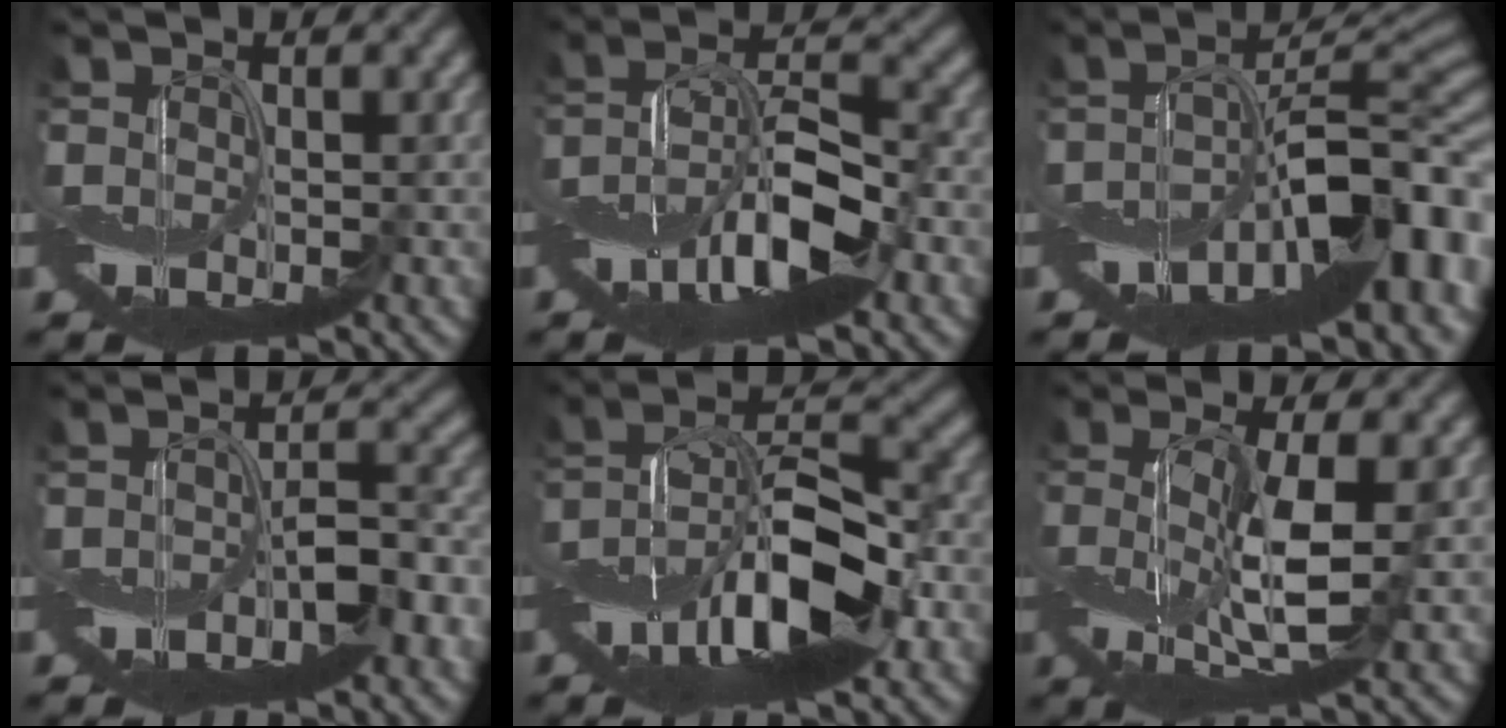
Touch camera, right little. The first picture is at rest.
{"total": 8.3, "force": [-4.0, 2.9, 6.7], "torque": [-0.124, 0.011, -0.081]}
{"total": 14.8, "force": [-4.3, 5.7, 12.9], "torque": [-0.170, 0.000, -0.066]}
{"total": 4.8, "force": [-1.9, 1.6, 4.1], "torque": [-0.069, 0.004, -0.034]}
{"total": 10.1, "force": [-4.2, 3.7, 8.4], "torque": [-0.148, 0.018, -0.083]}
{"total": 5.9, "force": [-0.1, 1.6, 5.6], "torque": [-0.125, -0.004, -0.003]}